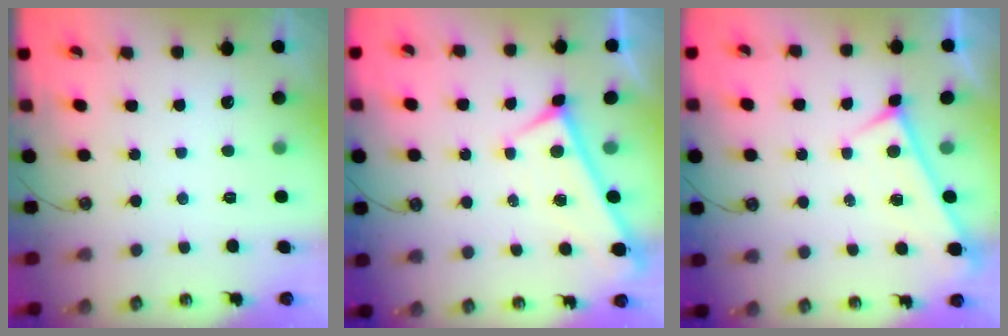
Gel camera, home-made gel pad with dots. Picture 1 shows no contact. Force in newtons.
{"total": 0.0}
{"total": 0.0}